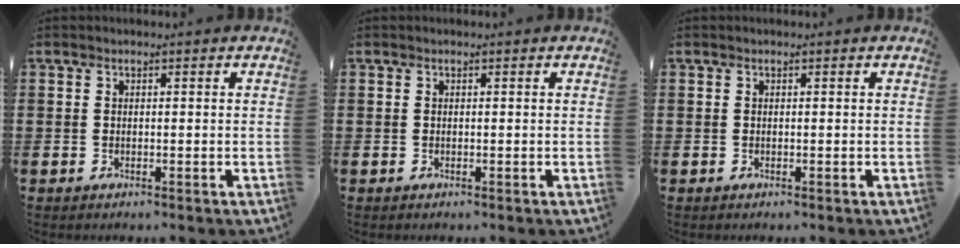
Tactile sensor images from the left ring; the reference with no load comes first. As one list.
[{"total": 0.0}, {"total": 0.0}]